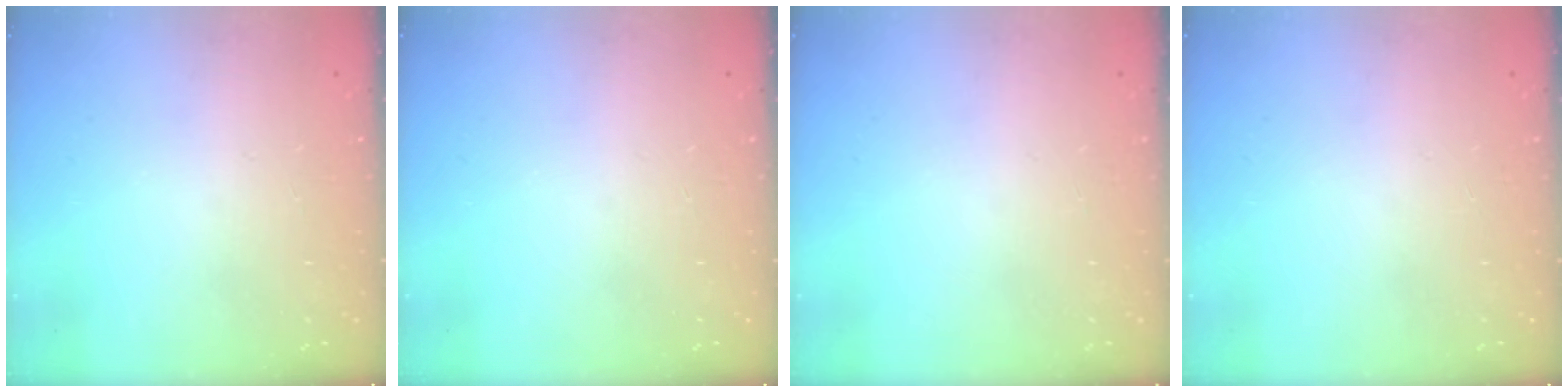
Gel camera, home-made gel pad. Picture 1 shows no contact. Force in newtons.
{"total": 0.0}
{"total": 0.0}
{"total": 0.0}